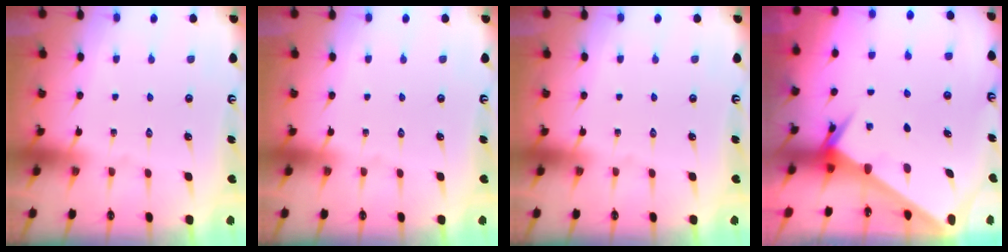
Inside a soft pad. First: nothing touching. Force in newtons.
{"total": 0.0}
{"total": 0.0}
{"total": 2.5, "press": 2.5, "slide": 0.2}